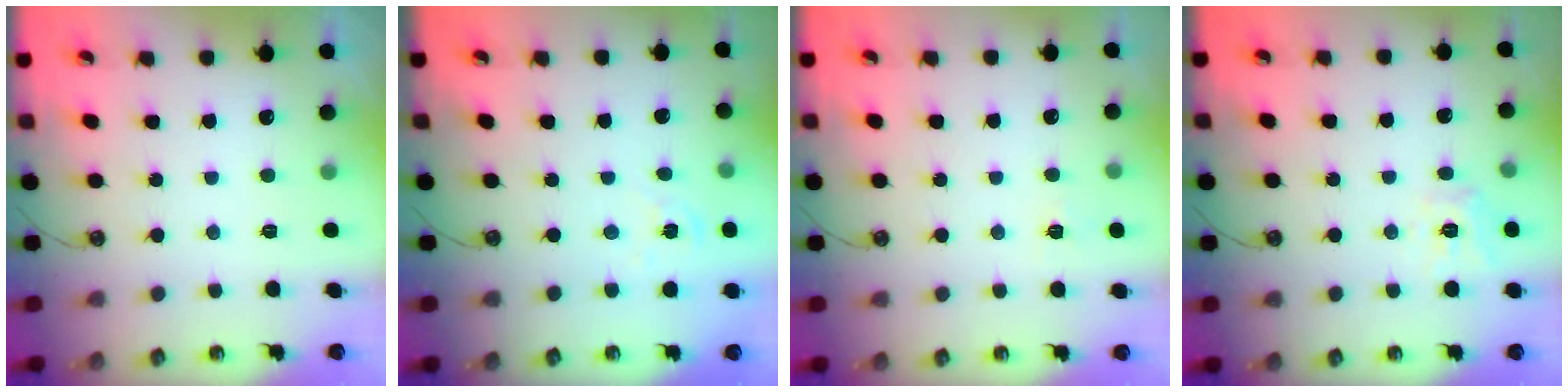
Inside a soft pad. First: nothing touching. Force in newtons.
{"total": 1.3, "press": 1.3, "slide": 0.2}
{"total": 2.8, "press": 2.8, "slide": 0.3}
{"total": 10.4, "press": 10.4, "slide": 1.0}